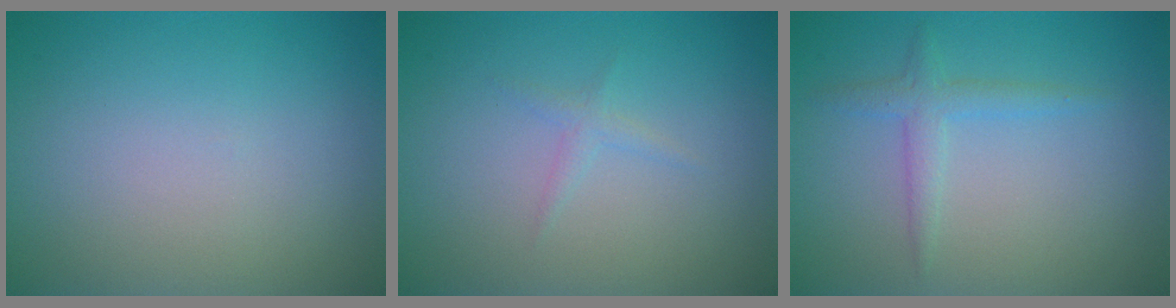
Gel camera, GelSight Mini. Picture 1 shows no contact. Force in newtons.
{"total": 0.9, "press": 0.9, "slide": 0.1}
{"total": 1.8, "press": 1.7, "slide": 0.1}